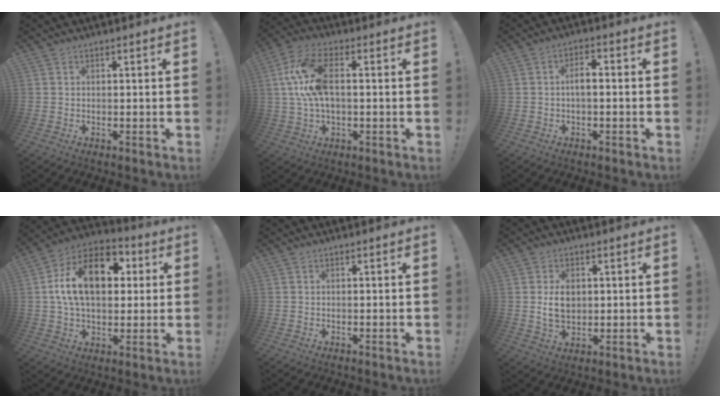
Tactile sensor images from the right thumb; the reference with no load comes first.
{"total": 13.5, "force": [1.6, 6.5, 11.7], "torque": [-0.229, 0.003, 0.031]}
{"total": 4.2, "force": [-0.6, 1.3, 3.9], "torque": [-0.063, 0.005, -0.013]}
{"total": 19.5, "force": [4.0, 12.1, 14.7], "torque": [-0.241, 0.004, 0.068]}
{"total": 0.0}
{"total": 6.5, "force": [0.7, 4.6, 4.6], "torque": [-0.074, 0.002, 0.010]}